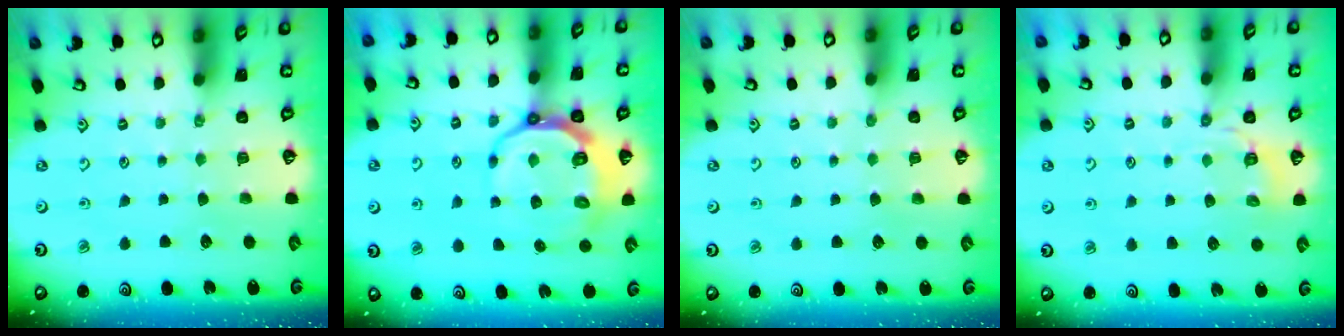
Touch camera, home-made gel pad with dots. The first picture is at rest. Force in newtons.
{"total": 10.2, "press": 9.5, "slide": 3.7}
{"total": 0.9, "press": 0.9, "slide": 0.1}
{"total": 3.4, "press": 2.9, "slide": 1.7}